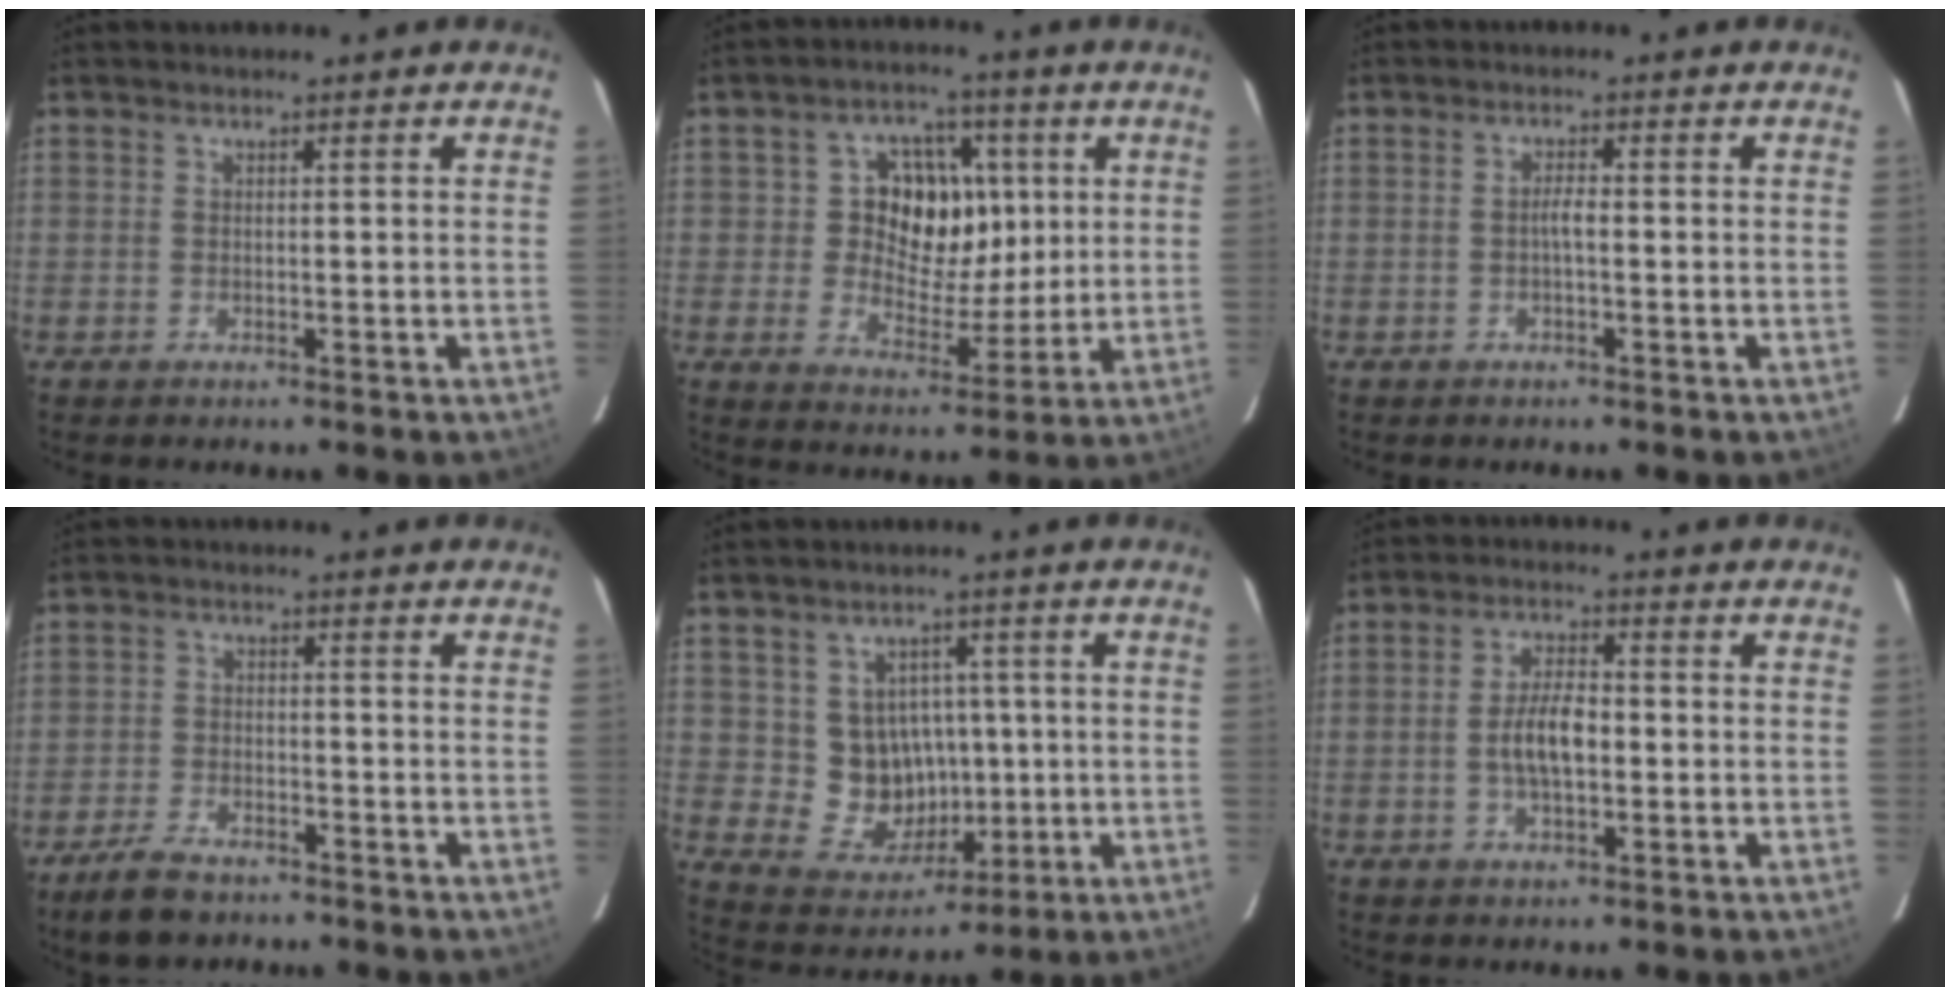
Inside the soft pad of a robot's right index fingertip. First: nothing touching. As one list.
[{"total": 11.3, "force": [2.2, 9.0, 6.5], "torque": [-0.114, 0.001, 0.039]}, {"total": 1.6, "force": [-0.4, 0.2, 1.6], "torque": [-0.029, 0.005, -0.008]}, {"total": 7.0, "force": [-5.4, 3.0, 3.3], "torque": [-0.091, -0.003, -0.098]}, {"total": 10.9, "force": [0.2, 10.1, 4.1], "torque": [-0.084, 0.010, 0.025]}, {"total": 6.2, "force": [-0.8, 2.5, 5.6], "torque": [-0.107, 0.006, -0.012]}]